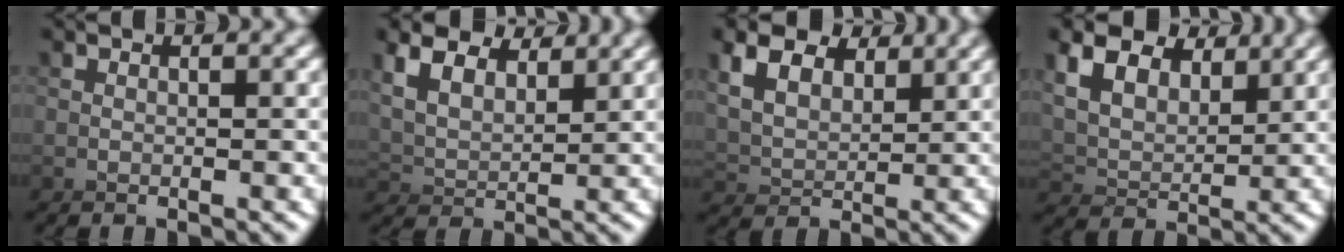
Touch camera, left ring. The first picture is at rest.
{"total": 4.3, "force": [3.2, -1.0, -2.6], "torque": [-0.003, 0.020, 0.038]}
{"total": 3.9, "force": [3.1, 0.0, -2.4], "torque": [0.005, 0.022, 0.031]}
{"total": 4.7, "force": [3.6, -0.5, -3.1], "torque": [0.023, 0.028, 0.039]}